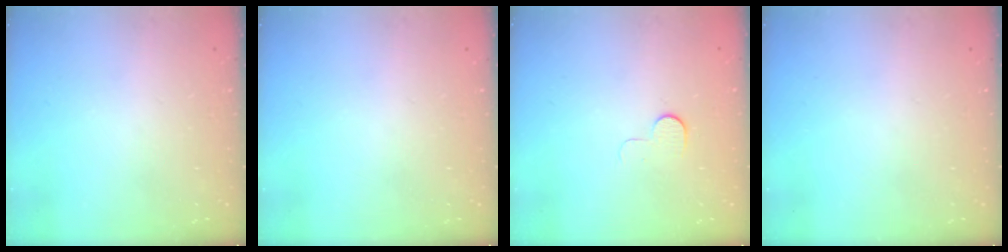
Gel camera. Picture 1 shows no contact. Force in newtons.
{"total": 0.0}
{"total": 5.3, "press": 5.3, "slide": 0.5}
{"total": 0.0}